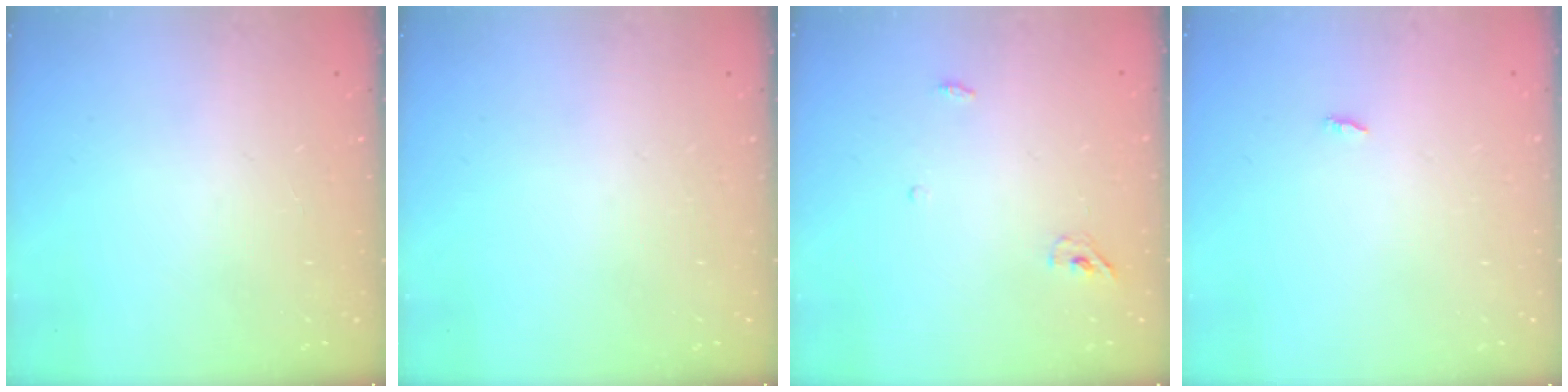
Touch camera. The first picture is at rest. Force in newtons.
{"total": 0.0}
{"total": 3.9, "press": 3.7, "slide": 1.2}
{"total": 1.8, "press": 1.8, "slide": 0.2}